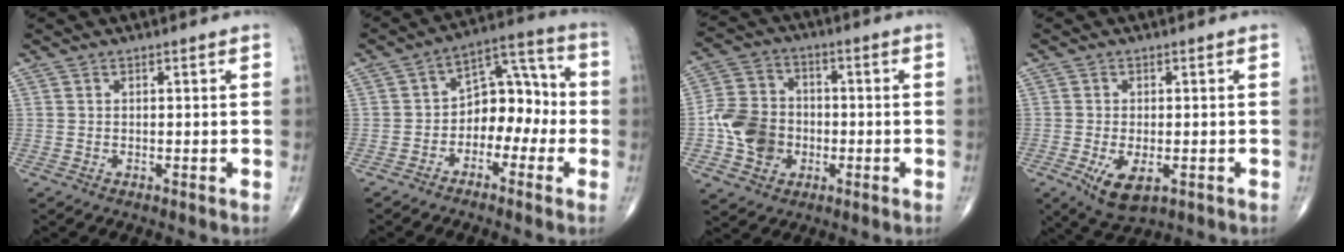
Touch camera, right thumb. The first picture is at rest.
{"total": 10.5, "force": [-2.5, 7.1, 7.3], "torque": [-0.067, 0.052, -0.053]}
{"total": 11.3, "force": [-2.4, 9.3, 6.0], "torque": [-0.089, 0.020, -0.051]}
{"total": 6.3, "force": [-2.1, 3.0, 5.1], "torque": [-0.087, -0.011, -0.028]}